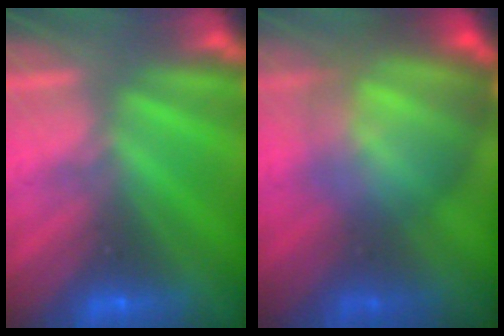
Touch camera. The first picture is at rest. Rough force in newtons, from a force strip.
{"total": 8.6}